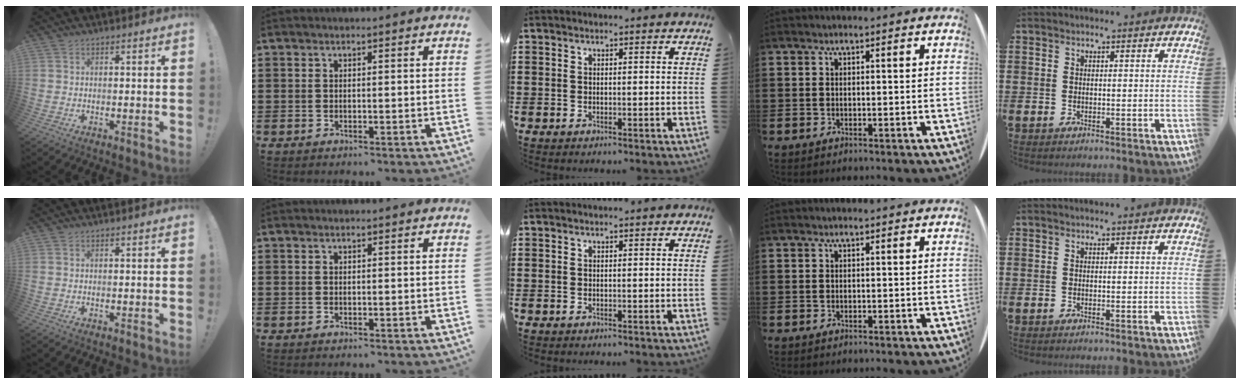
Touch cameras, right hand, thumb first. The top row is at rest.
{}